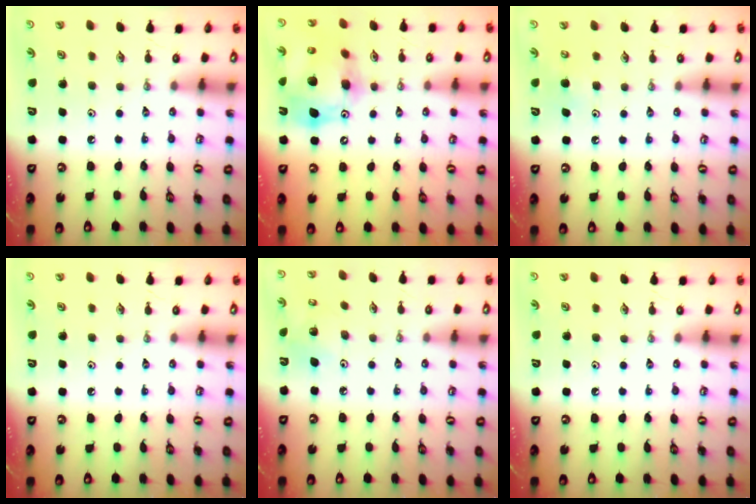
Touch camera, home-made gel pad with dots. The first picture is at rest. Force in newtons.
{"total": 17.2, "press": 17.0, "slide": 2.7}
{"total": 5.5, "press": 5.5, "slide": 0.5}
{"total": 0.0}
{"total": 5.9, "press": 5.9, "slide": 0.4}
{"total": 0.0}